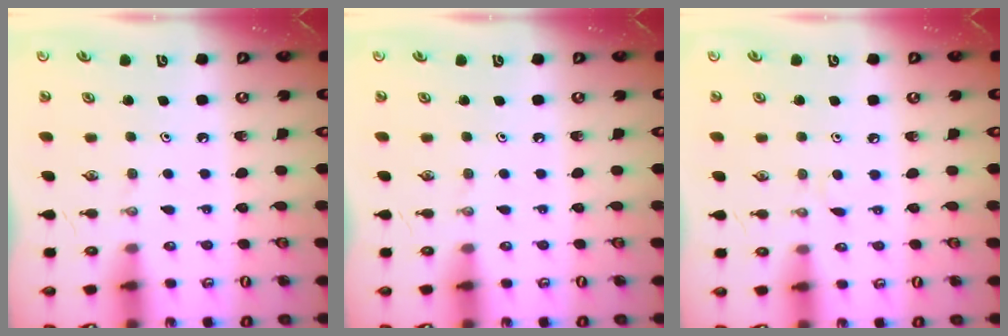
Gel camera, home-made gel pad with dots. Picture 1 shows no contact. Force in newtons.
{"total": 0.0}
{"total": 2.1, "press": 2.1, "slide": 0.3}